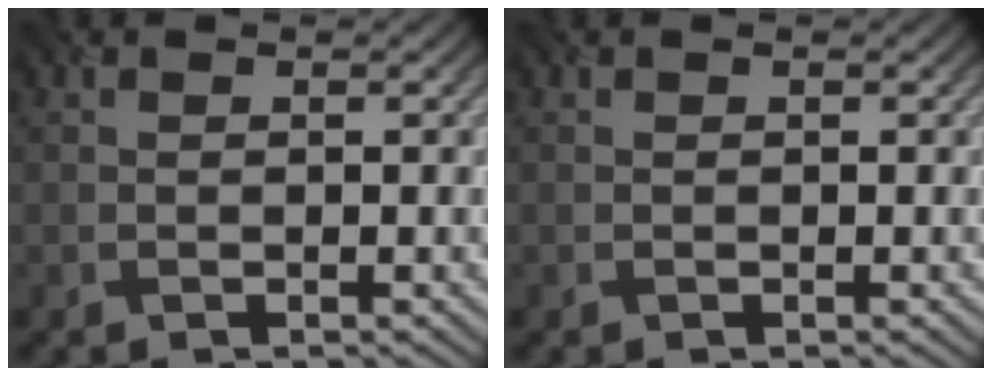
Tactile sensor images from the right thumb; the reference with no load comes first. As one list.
[{"total": 0.0}]